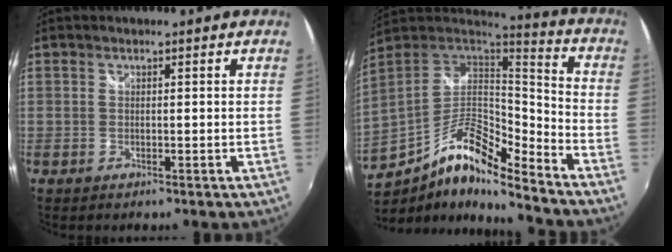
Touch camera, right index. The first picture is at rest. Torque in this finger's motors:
{"motor_torque": [0.65, -0.58, 0.33, 0.08]}